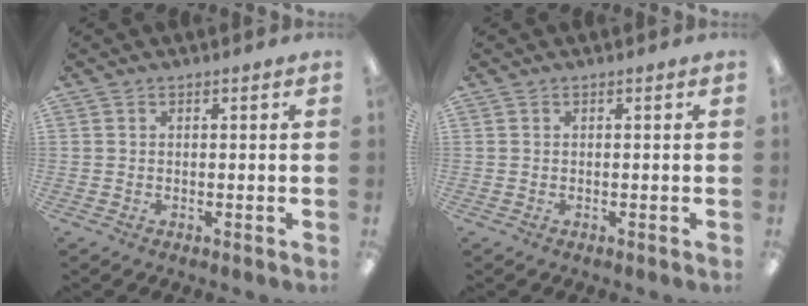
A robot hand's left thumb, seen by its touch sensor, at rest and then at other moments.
{"total": 0.0}